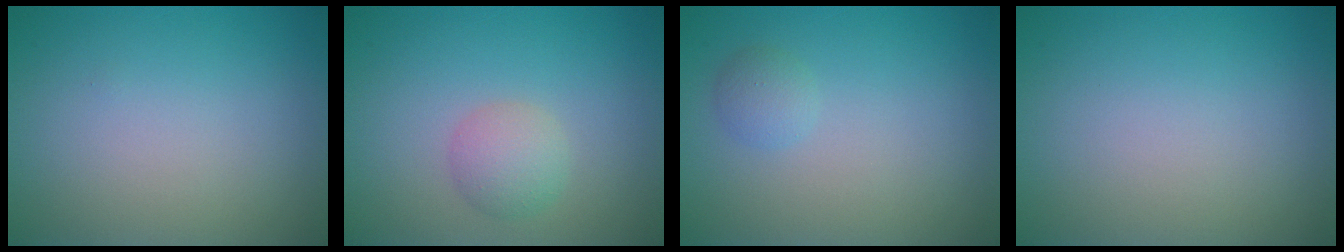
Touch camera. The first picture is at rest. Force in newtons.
{"total": 2.3, "press": 2.3, "slide": 0.0}
{"total": 1.2, "press": 1.2, "slide": 0.1}
{"total": 0.0}